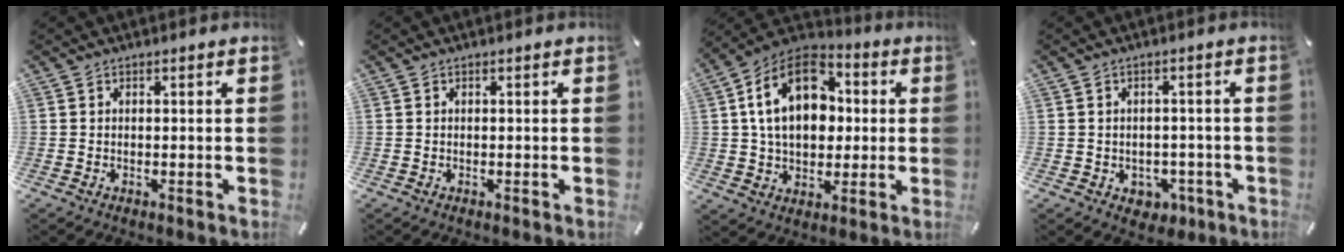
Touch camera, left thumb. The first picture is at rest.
{"total": 0.0}
{"total": 17.8, "force": [3.2, 12.9, 11.8], "torque": [-0.219, 0.000, 0.057]}
{"total": 4.2, "force": [-1.1, 3.7, 1.7], "torque": [-0.013, 0.003, -0.020]}